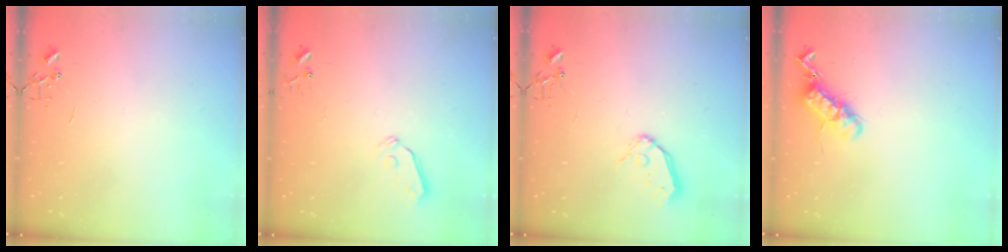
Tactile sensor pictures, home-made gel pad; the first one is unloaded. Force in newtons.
{"total": 6.1, "press": 6.1, "slide": 0.5}
{"total": 8.6, "press": 8.6, "slide": 0.7}
{"total": 12.5, "press": 12.5, "slide": 0.4}